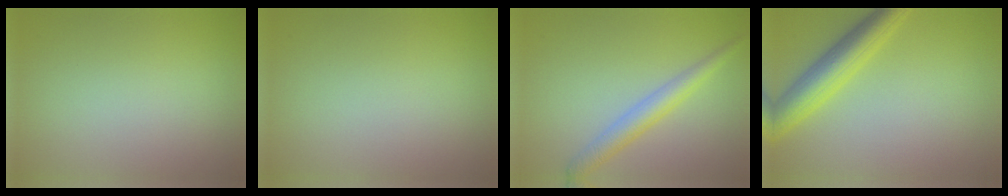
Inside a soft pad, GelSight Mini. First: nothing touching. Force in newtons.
{"total": 0.0}
{"total": 2.8, "press": 2.8, "slide": 0.1}
{"total": 5.4, "press": 5.4, "slide": 0.2}